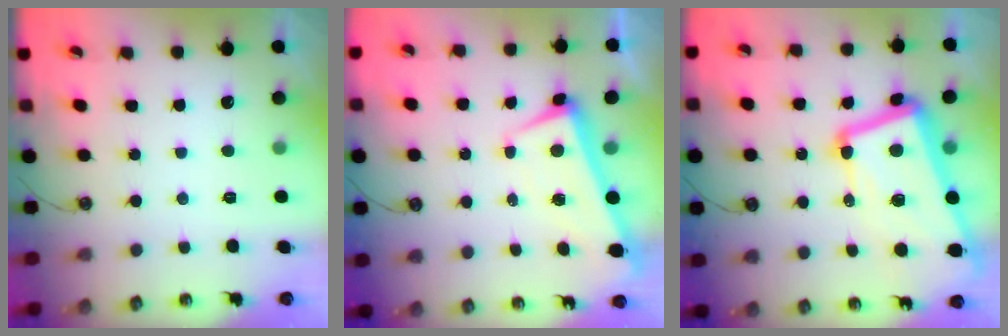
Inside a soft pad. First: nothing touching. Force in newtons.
{"total": 2.0, "press": 1.9, "slide": 0.6}
{"total": 18.8, "press": 18.5, "slide": 3.3}